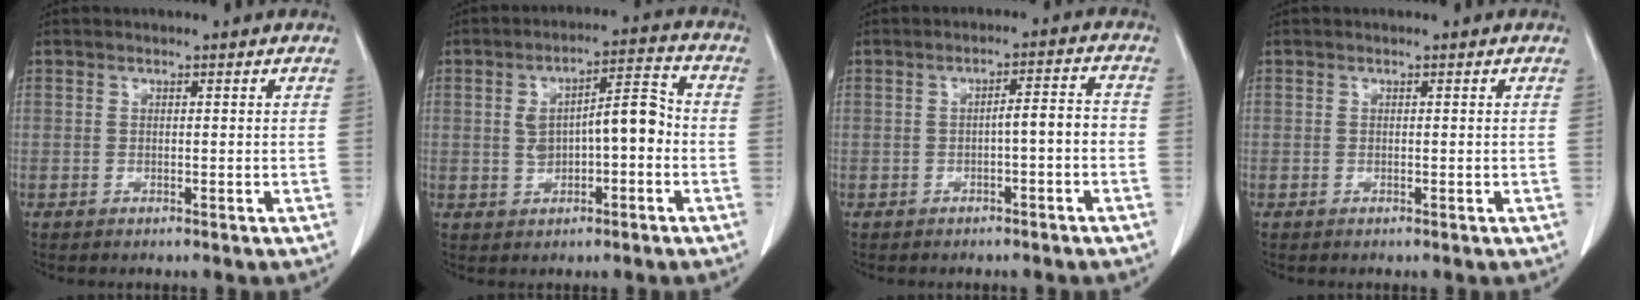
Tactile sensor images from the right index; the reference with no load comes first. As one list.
[{"total": 8.3, "force": [-0.5, 2.9, 7.8], "torque": [-0.132, 0.030, -0.003]}, {"total": 3.9, "force": [-1.2, 0.5, 3.6], "torque": [-0.050, 0.018, -0.016]}, {"total": 0.0}]